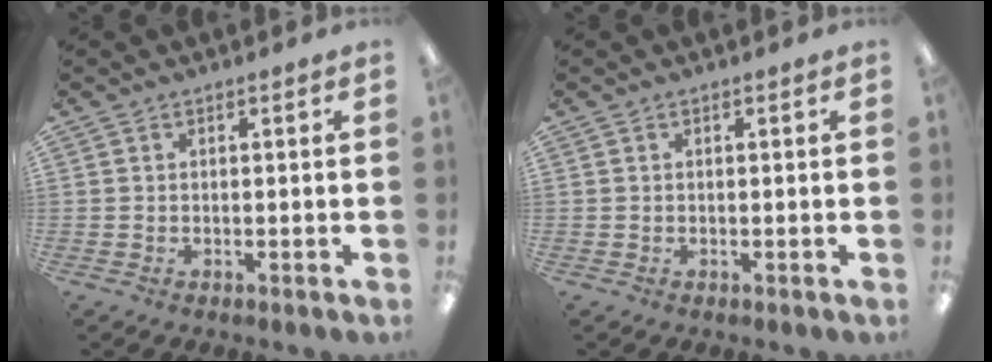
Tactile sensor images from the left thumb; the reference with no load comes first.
{"total": 0.0}